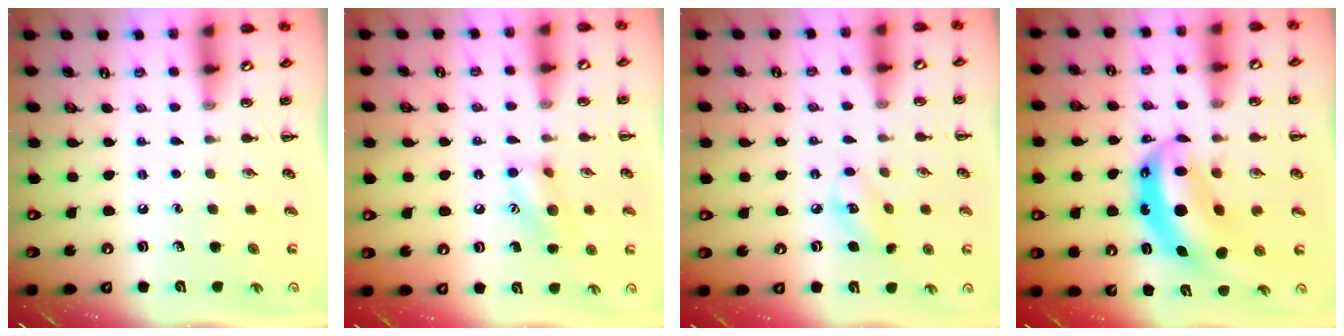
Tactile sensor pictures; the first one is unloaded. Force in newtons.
{"total": 9.6, "press": 9.6, "slide": 0.5}
{"total": 5.5, "press": 5.5, "slide": 0.4}
{"total": 9.8, "press": 9.5, "slide": 2.4}